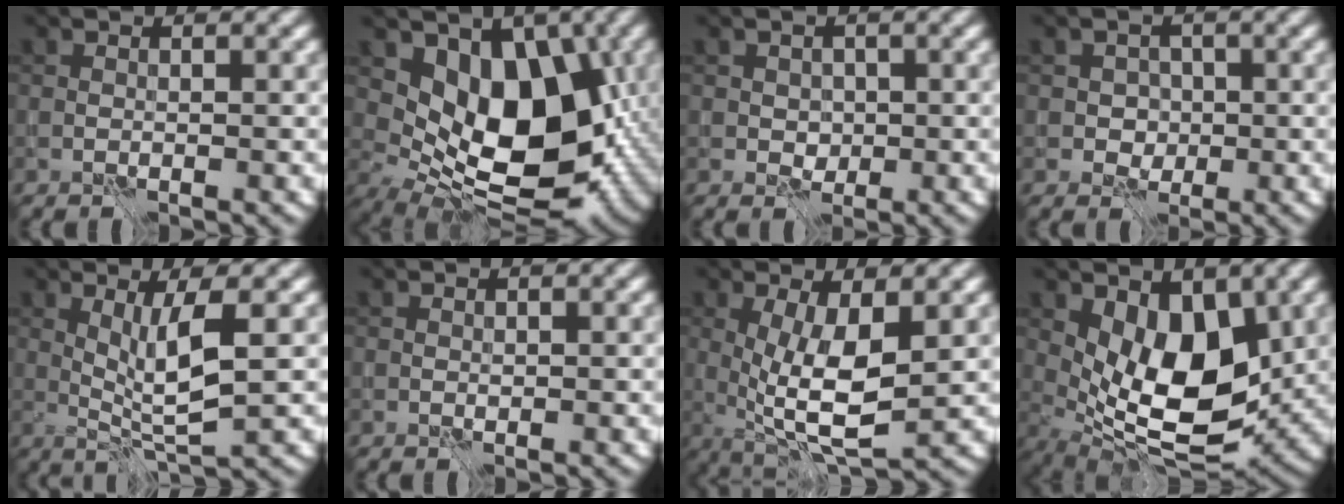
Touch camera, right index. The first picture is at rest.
{"total": 11.4, "force": [1.5, 6.9, 8.9], "torque": [-0.114, -0.022, 0.025]}
{"total": 1.9, "force": [0.0, 1.8, 0.8], "torque": [-0.012, -0.004, 0.001]}
{"total": 3.0, "force": [0.0, 2.8, 1.1], "torque": [0.002, 0.009, -0.013]}
{"total": 4.0, "force": [0.5, 0.4, 4.0], "torque": [-0.078, -0.009, 0.014]}
{"total": 0.0}
{"total": 6.5, "force": [0.1, 2.1, 6.1], "torque": [-0.116, -0.012, 0.007]}
{"total": 7.7, "force": [1.3, 4.1, 6.4], "torque": [-0.115, -0.017, 0.025]}